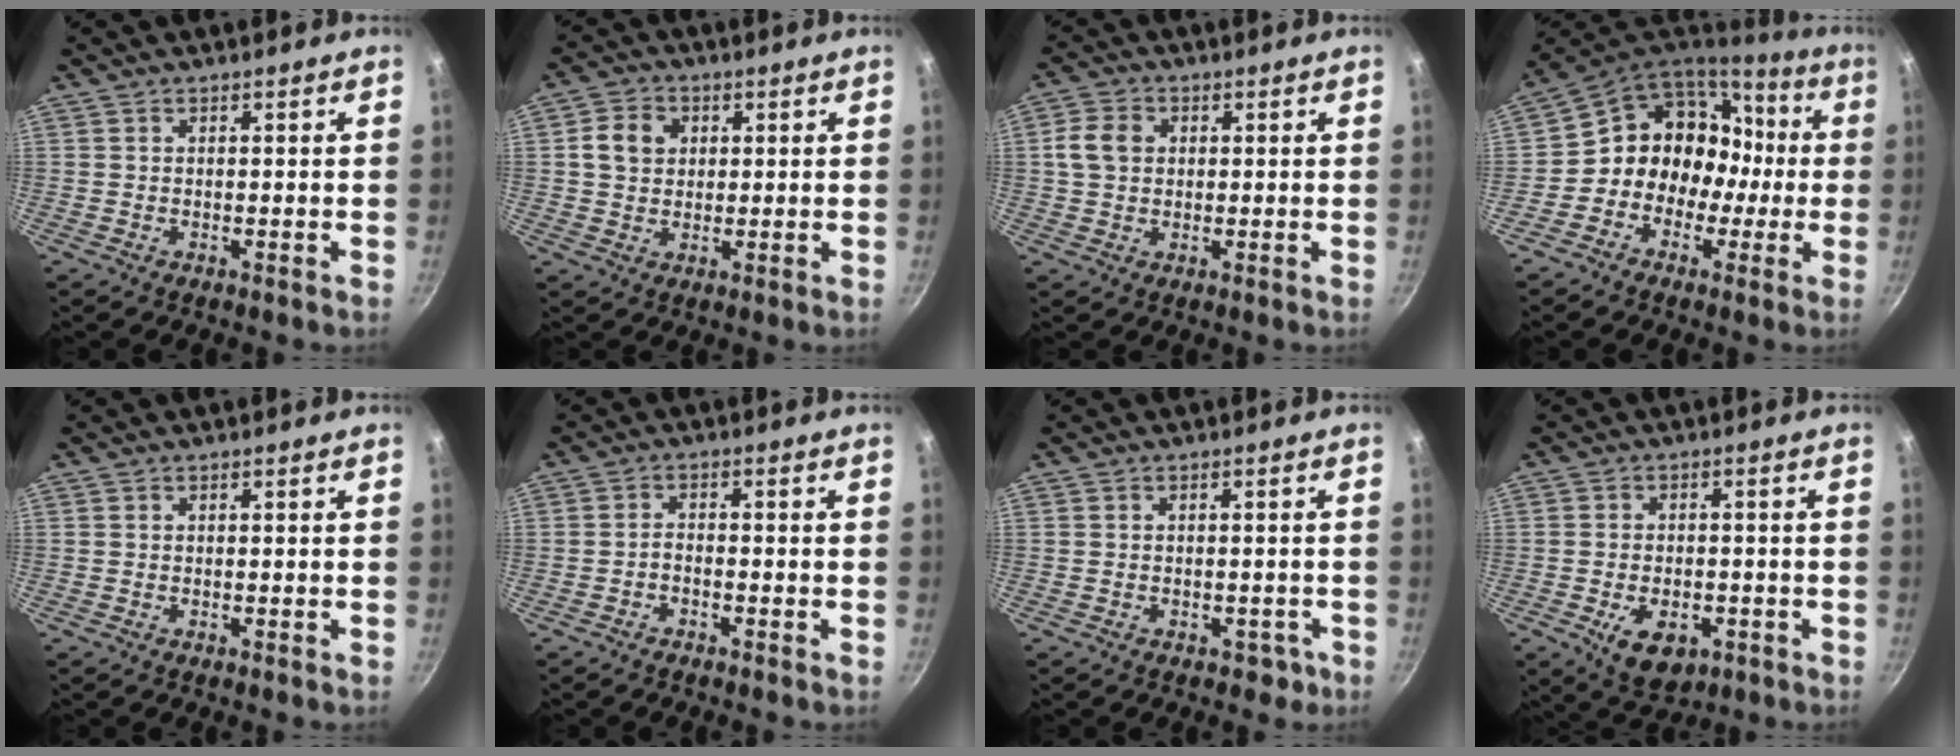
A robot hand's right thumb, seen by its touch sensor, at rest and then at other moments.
{"total": 6.0, "force": [1.3, 5.0, 3.0], "torque": [-0.036, 0.006, 0.016]}
{"total": 5.6, "force": [0.9, 4.5, 3.2], "torque": [-0.048, 0.007, 0.009]}
{"total": 14.8, "force": [-1.0, 12.6, 7.6], "torque": [-0.055, 0.059, -0.029]}
{"total": 0.0}
{"total": 1.7, "force": [-1.3, 0.5, 0.9], "torque": [-0.019, 0.015, -0.027]}
{"total": 2.4, "force": [-1.1, 1.8, 1.1], "torque": [0.002, 0.019, 0.004]}
{"total": 8.2, "force": [-3.0, 5.1, 5.7], "torque": [-0.075, 0.006, -0.036]}